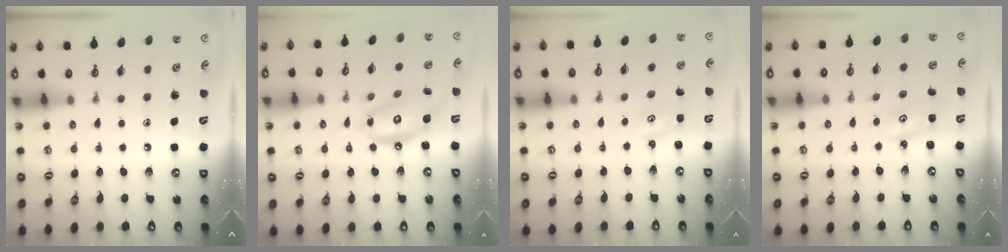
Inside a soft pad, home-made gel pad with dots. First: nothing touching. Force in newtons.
{"total": 12.6, "press": 12.5, "slide": 1.1}
{"total": 1.5, "press": 1.4, "slide": 0.2}
{"total": 2.4, "press": 2.4, "slide": 0.1}